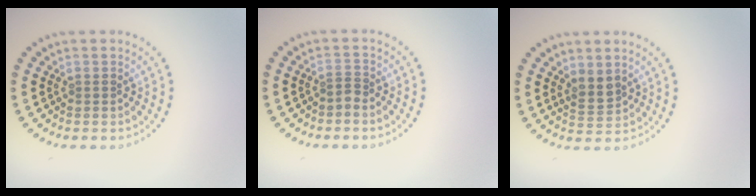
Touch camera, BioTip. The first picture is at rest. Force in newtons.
{"total": 0.9, "press": 0.5, "slide": 0.7}
{"total": 1.8, "press": 1.6, "slide": 1.0}